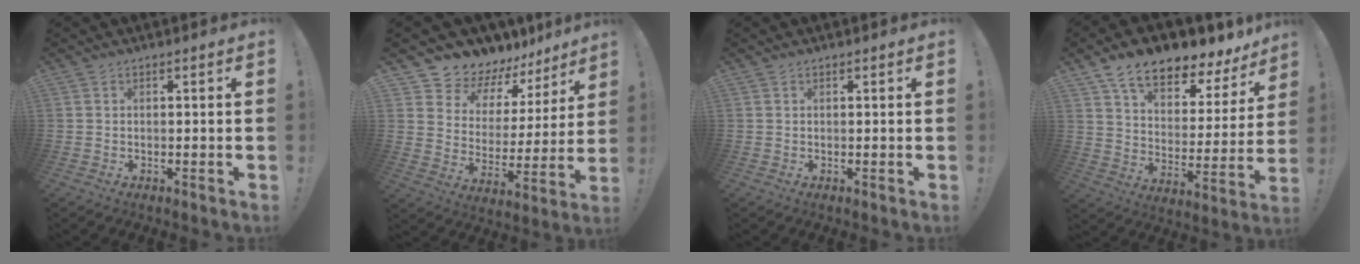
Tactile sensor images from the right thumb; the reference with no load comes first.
{"total": 9.2, "force": [8.1, 4.3, 0.7], "torque": [-0.021, -0.081, 0.146]}
{"total": 0.0}
{"total": 12.2, "force": [9.5, 4.8, 6.0], "torque": [-0.097, -0.078, 0.163]}